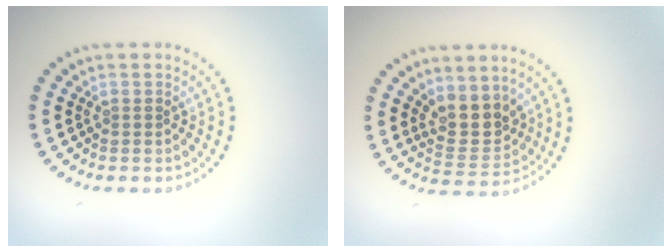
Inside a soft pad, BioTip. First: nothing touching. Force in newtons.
{"total": 3.5, "press": 3.1, "slide": 1.6}